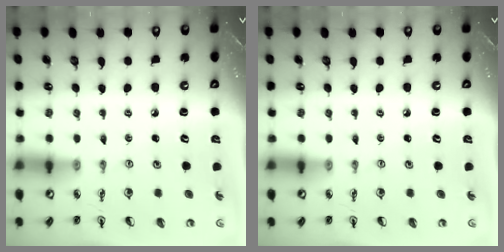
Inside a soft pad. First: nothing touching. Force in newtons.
{"total": 0.0}